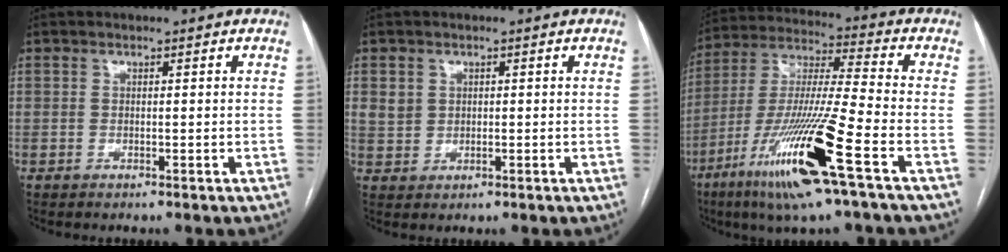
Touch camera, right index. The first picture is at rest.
{"total": 2.9, "force": [1.0, 2.6, 0.7], "torque": [-0.014, 0.006, 0.025]}
{"total": 18.6, "force": [-8.9, -0.1, 16.3], "torque": [-0.345, -0.037, -0.170]}